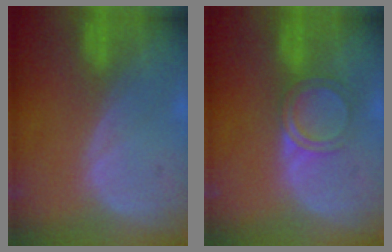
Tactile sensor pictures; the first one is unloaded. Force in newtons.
{"total": 3.7, "press": 3.6, "slide": 0.3}